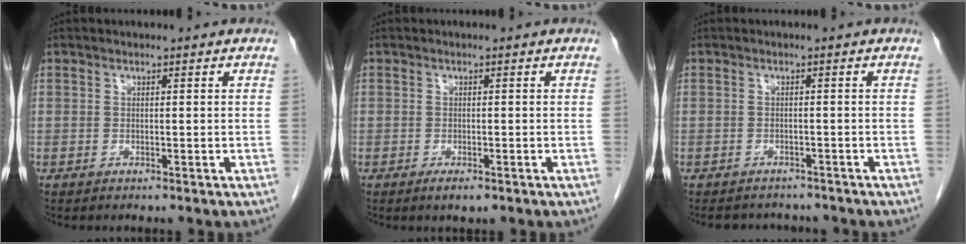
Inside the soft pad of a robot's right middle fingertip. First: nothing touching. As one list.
[{"total": 1.6, "force": [-1.0, 0.5, 1.1], "torque": [-0.019, -0.002, -0.012]}, {"total": 4.9, "force": [-4.6, 1.8, 0.6], "torque": [-0.006, 0.001, -0.058]}]